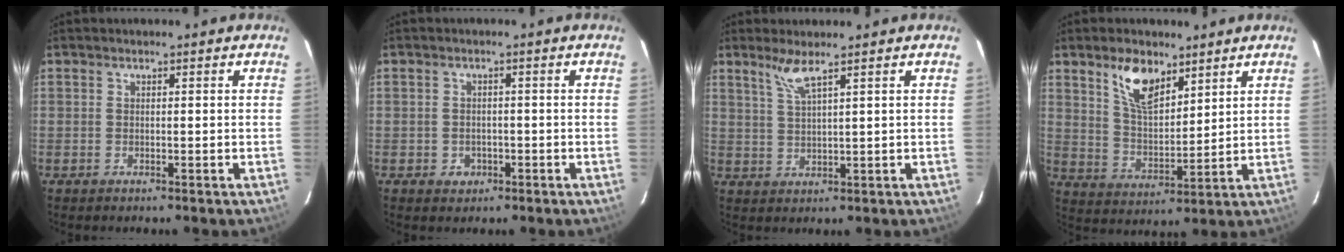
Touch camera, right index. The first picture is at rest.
{"total": 2.6, "force": [-1.0, 2.3, 0.7], "torque": [-0.014, 0.003, -0.010]}
{"total": 3.8, "force": [2.7, -0.3, 2.6], "torque": [-0.057, -0.003, 0.057]}
{"total": 9.5, "force": [6.0, 4.3, 5.9], "torque": [-0.105, 0.008, 0.120]}